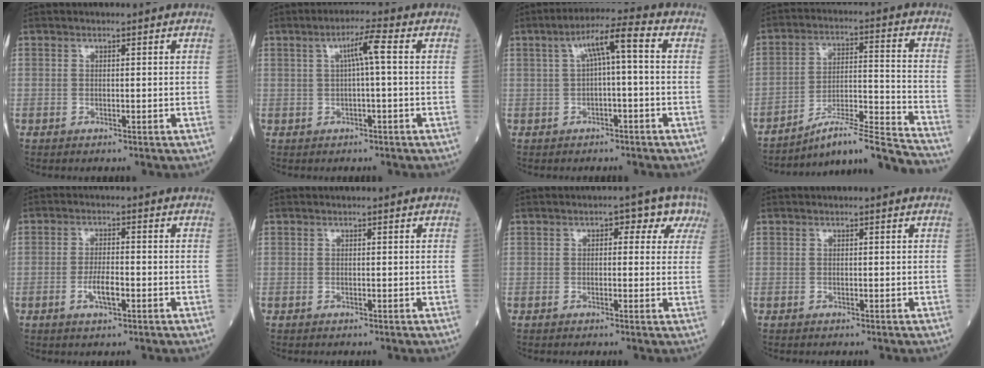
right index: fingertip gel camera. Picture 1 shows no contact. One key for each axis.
{"total": 4.0, "fx": 0.6, "fy": -0.1, "fz": 4.0, "tx": -0.070, "ty": 0.010, "tz": 0.011}
{"total": 6.3, "fx": 0.7, "fy": 0.6, "fz": 6.2, "tx": -0.104, "ty": 0.030, "tz": 0.009}
{"total": 16.2, "fx": -15.2, "fy": -1.5, "fz": 5.2, "tx": -0.078, "ty": 0.020, "tz": -0.240}
{"total": 1.6, "fx": -0.7, "fy": 0.2, "fz": 1.5, "tx": -0.029, "ty": 0.000, "tz": -0.013}
{"total": 0.0}
{"total": 4.7, "fx": 1.8, "fy": 2.8, "fz": 3.3, "tx": -0.022, "ty": 0.028, "tz": 0.014}
{"total": 0.0}